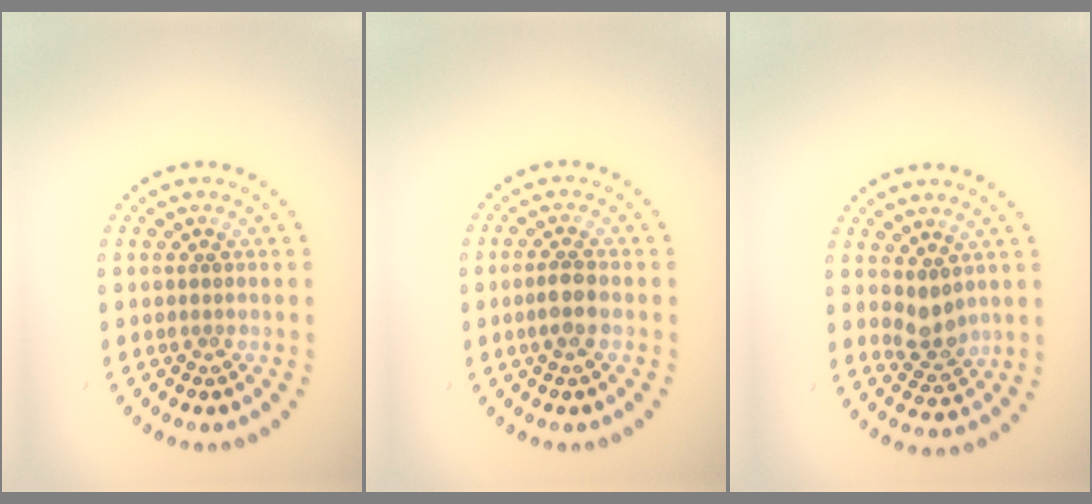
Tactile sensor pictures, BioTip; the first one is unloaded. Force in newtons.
{"total": 1.9, "press": 1.8, "slide": 0.7}
{"total": 2.6, "press": 2.4, "slide": 1.2}